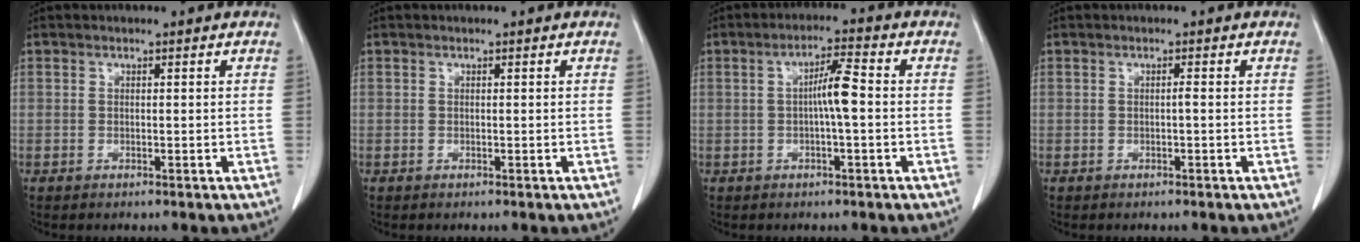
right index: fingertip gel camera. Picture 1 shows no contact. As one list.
[{"total": 0.0}, {"total": 4.7, "force": [-0.3, 0.2, 4.7], "torque": [-0.083, 0.010, -0.004]}, {"total": 0.9, "force": [-0.2, 0.0, 0.9], "torque": [-0.016, 0.001, -0.003]}]